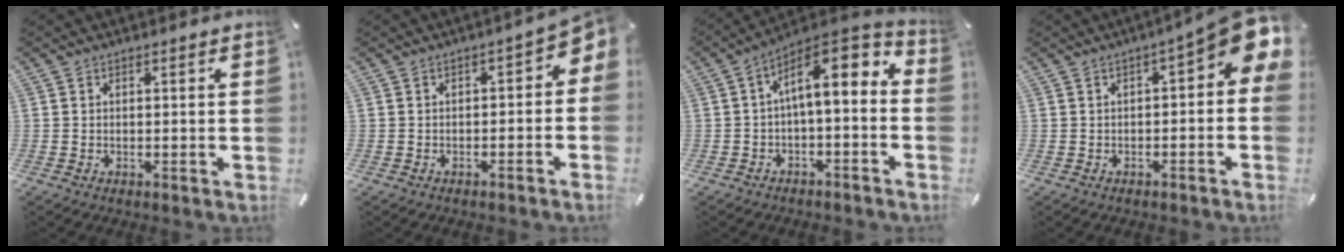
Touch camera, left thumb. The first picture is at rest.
{"total": 3.8, "force": [-0.4, 2.3, 2.9], "torque": [-0.042, -0.002, -0.014]}
{"total": 11.0, "force": [2.1, 5.0, 9.6], "torque": [-0.146, -0.012, 0.035]}
{"total": 8.9, "force": [3.0, 3.3, 7.7], "torque": [-0.096, -0.031, 0.048]}